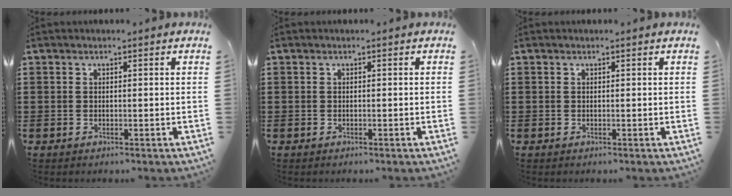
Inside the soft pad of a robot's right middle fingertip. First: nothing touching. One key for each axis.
{"total": 0.0}
{"total": 0.0}